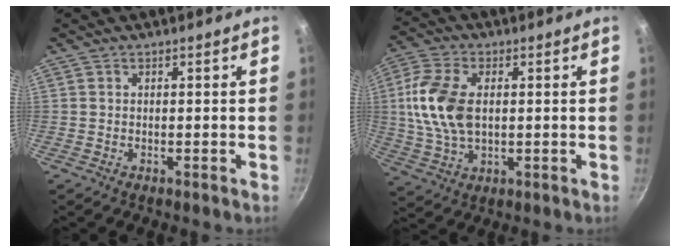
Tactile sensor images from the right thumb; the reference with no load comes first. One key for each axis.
{"total": 12.8, "fx": 1.3, "fy": 7.7, "fz": 10.2, "tx": -0.200, "ty": 0.004, "tz": 0.021}